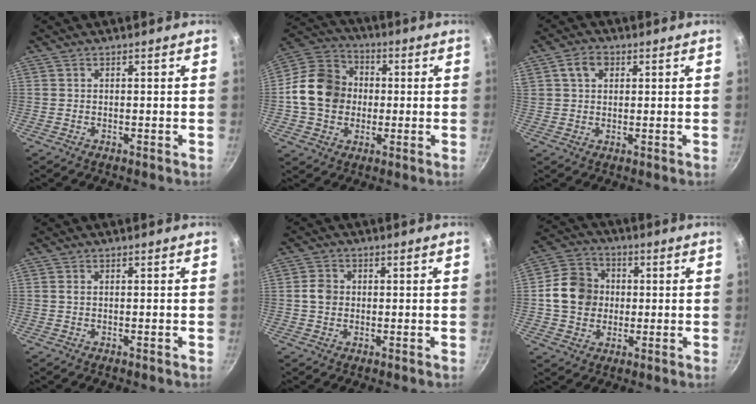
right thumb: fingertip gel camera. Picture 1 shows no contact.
{"total": 14.3, "force": [-0.3, 12.1, 7.7], "torque": [-0.109, 0.026, -0.020]}
{"total": 4.8, "force": [1.7, 3.4, 2.9], "torque": [-0.038, 0.005, 0.027]}
{"total": 0.7, "force": [-0.2, 0.1, 0.6], "torque": [-0.019, 0.003, -0.005]}
{"total": 3.5, "force": [0.0, 3.0, 1.9], "torque": [-0.023, 0.009, -0.006]}
{"total": 11.3, "force": [0.3, 9.8, 5.5], "torque": [-0.070, 0.016, -0.006]}